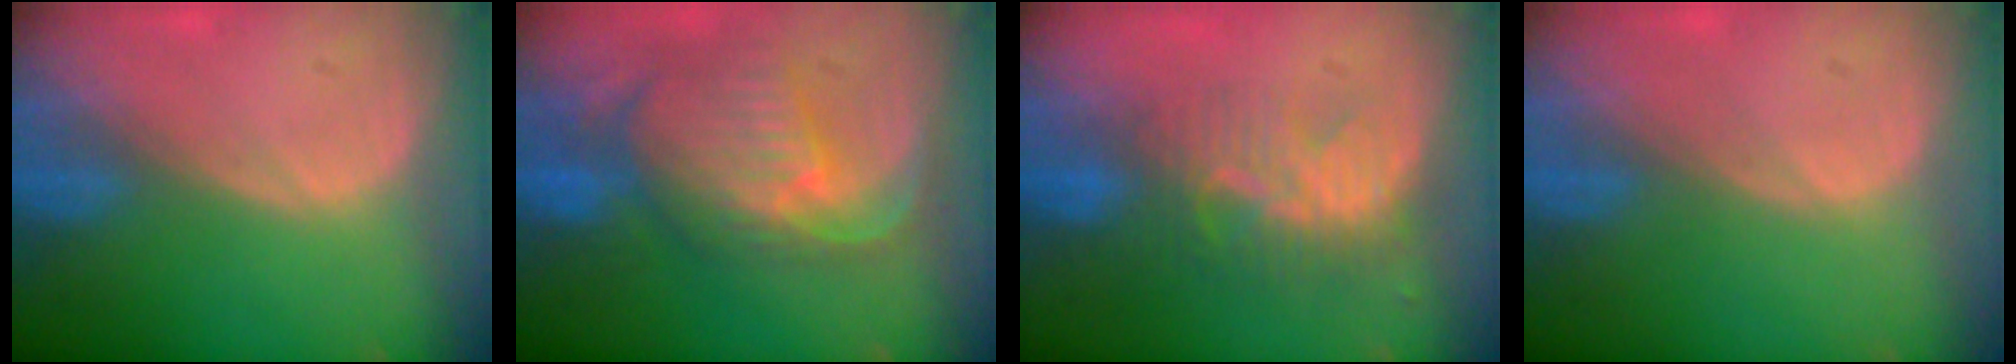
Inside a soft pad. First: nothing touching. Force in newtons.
{"total": 11.1, "press": 9.7, "slide": 5.5}
{"total": 8.4, "press": 7.6, "slide": 3.6}
{"total": 0.0}